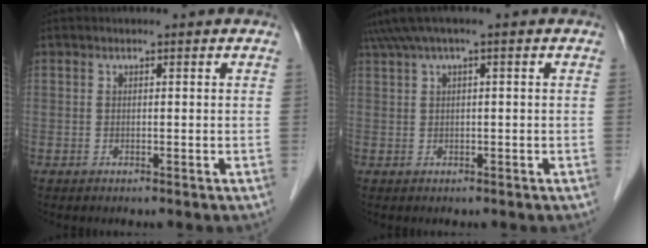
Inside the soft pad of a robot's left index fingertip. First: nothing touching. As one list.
[{"total": 3.4, "force": [1.9, 0.0, 2.9], "torque": [-0.066, 0.035, 0.039]}]